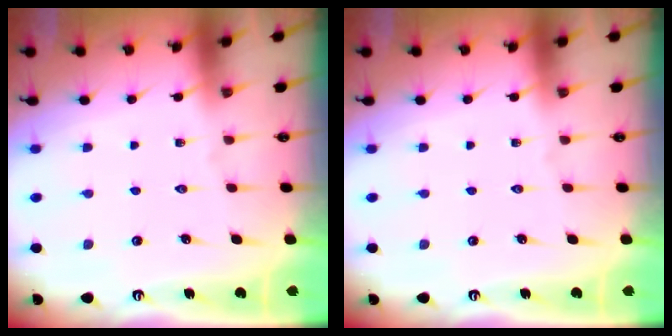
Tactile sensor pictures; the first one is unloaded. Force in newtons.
{"total": 0.0}